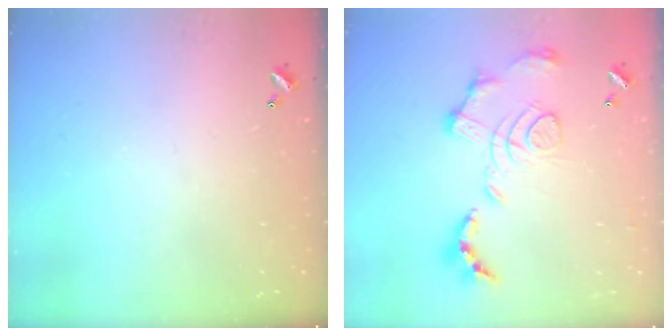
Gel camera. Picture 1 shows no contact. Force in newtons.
{"total": 1.7, "press": 1.1, "slide": 1.3}